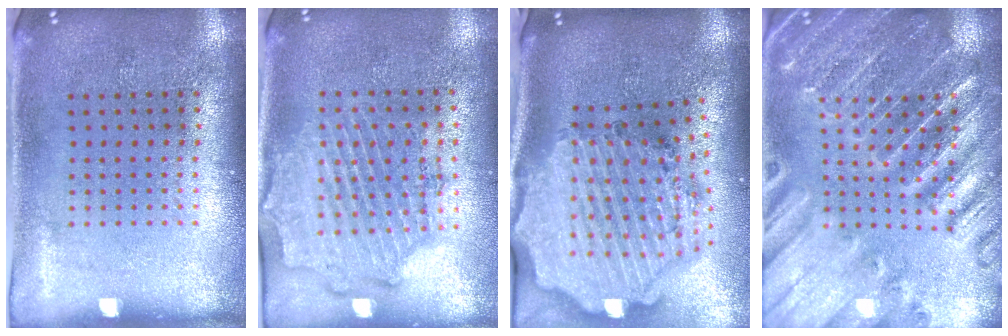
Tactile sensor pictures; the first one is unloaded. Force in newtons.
{"total": 1.9, "press": 1.7, "slide": 0.8}
{"total": 4.0, "press": 3.3, "slide": 2.2}
{"total": 3.5, "press": 3.4, "slide": 0.9}